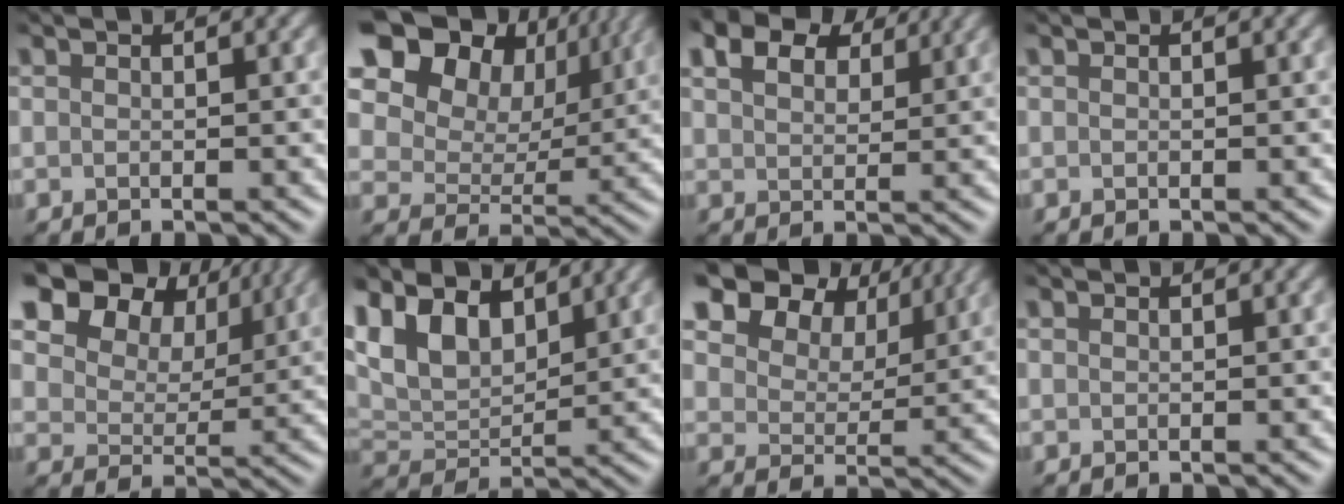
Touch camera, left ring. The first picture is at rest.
{"total": 15.9, "force": [7.9, 11.0, 8.3], "torque": [-0.202, 0.049, 0.141]}
{"total": 7.0, "force": [4.6, 3.6, 3.7], "torque": [-0.079, 0.019, 0.069]}
{"total": 0.0}
{"total": 15.0, "force": [8.6, 9.8, 7.4], "torque": [-0.167, 0.030, 0.174]}
{"total": 6.2, "force": [3.2, 3.7, 3.8], "torque": [-0.090, 0.001, 0.054]}
{"total": 13.1, "force": [8.0, 8.1, 6.6], "torque": [-0.144, 0.015, 0.155]}
{"total": 0.0}